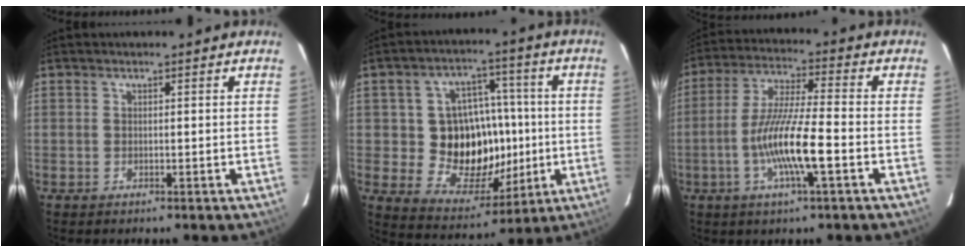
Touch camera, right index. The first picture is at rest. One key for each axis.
{"total": 15.9, "fx": -1.0, "fy": 13.1, "fz": 8.9, "tx": -0.173, "ty": 0.015, "tz": 0.006}
{"total": 12.0, "fx": -4.0, "fy": 0.9, "fz": 11.3, "tx": -0.224, "ty": -0.004, "tz": -0.076}